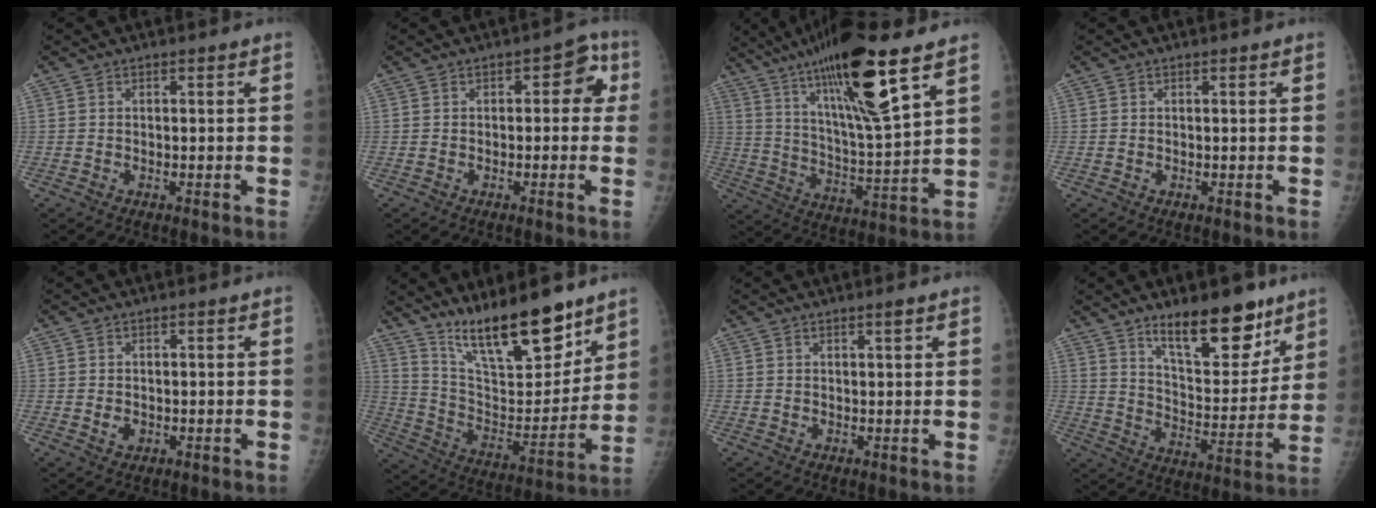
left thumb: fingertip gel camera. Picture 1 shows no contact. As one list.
[{"total": 4.9, "force": [0.4, 3.2, 3.7], "torque": [-0.007, 0.019, -0.008]}, {"total": 21.0, "force": [12.2, 3.2, 16.8], "torque": [-0.280, -0.052, 0.212]}, {"total": 0.0}, {"total": 1.6, "force": [-0.3, 1.4, 0.8], "torque": [-0.007, -0.001, 0.000]}, {"total": 19.7, "force": [14.5, 5.6, 12.0], "torque": [-0.152, -0.089, 0.258]}, {"total": 1.2, "force": [0.8, 0.1, 0.9], "torque": [-0.012, -0.005, 0.014]}, {"total": 17.1, "force": [11.6, 6.5, 10.7], "torque": [-0.109, -0.087, 0.190]}]